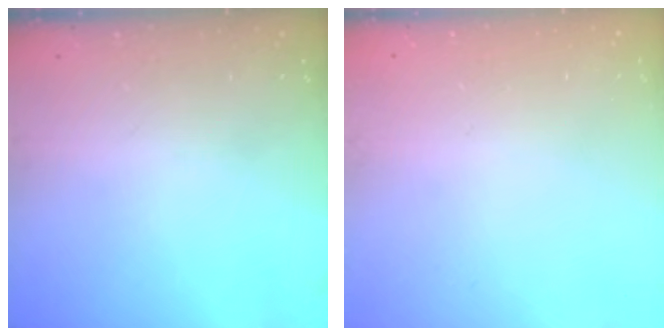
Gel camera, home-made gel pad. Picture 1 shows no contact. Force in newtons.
{"total": 0.0}